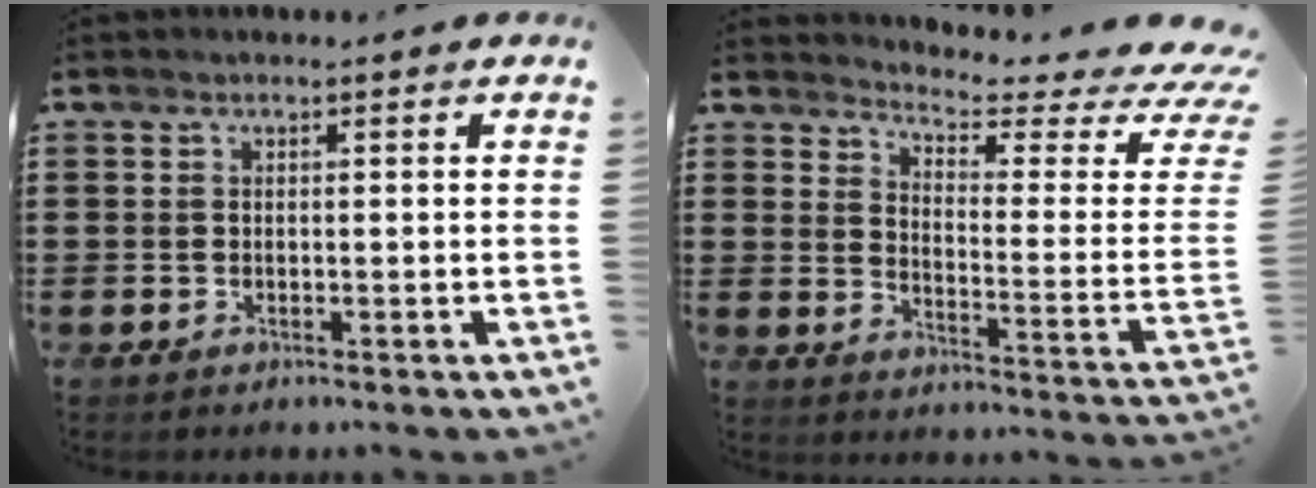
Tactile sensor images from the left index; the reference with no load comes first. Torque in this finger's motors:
{"motor_torque": [2.14, 0.00, 0.48, 0.00]}